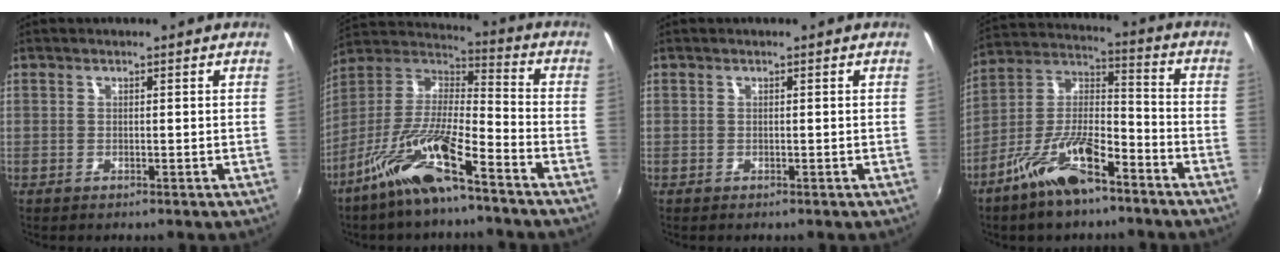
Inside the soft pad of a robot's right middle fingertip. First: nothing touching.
{"total": 14.7, "force": [-9.6, 2.5, 10.8], "torque": [-0.208, 0.001, -0.190]}
{"total": 0.0}
{"total": 13.5, "force": [-8.5, 4.6, 9.4], "torque": [-0.191, 0.003, -0.156]}